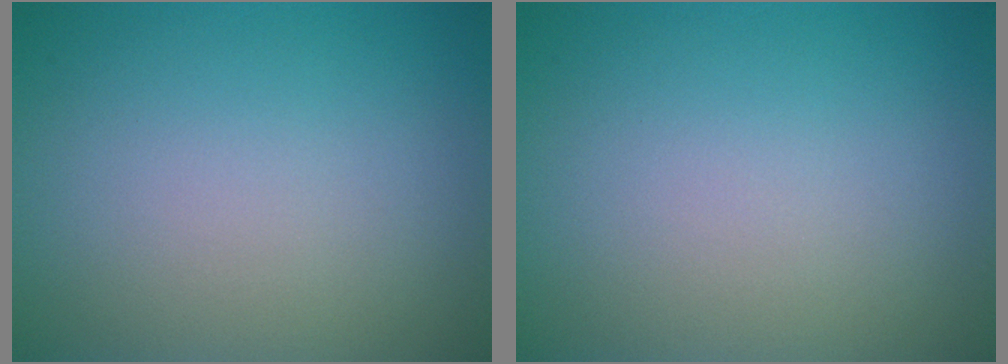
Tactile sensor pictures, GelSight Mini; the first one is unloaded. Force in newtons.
{"total": 0.0}